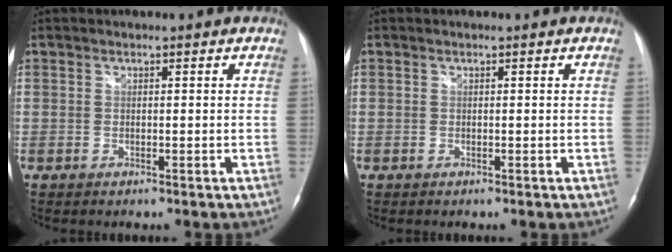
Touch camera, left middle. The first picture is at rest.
{"total": 0.0}